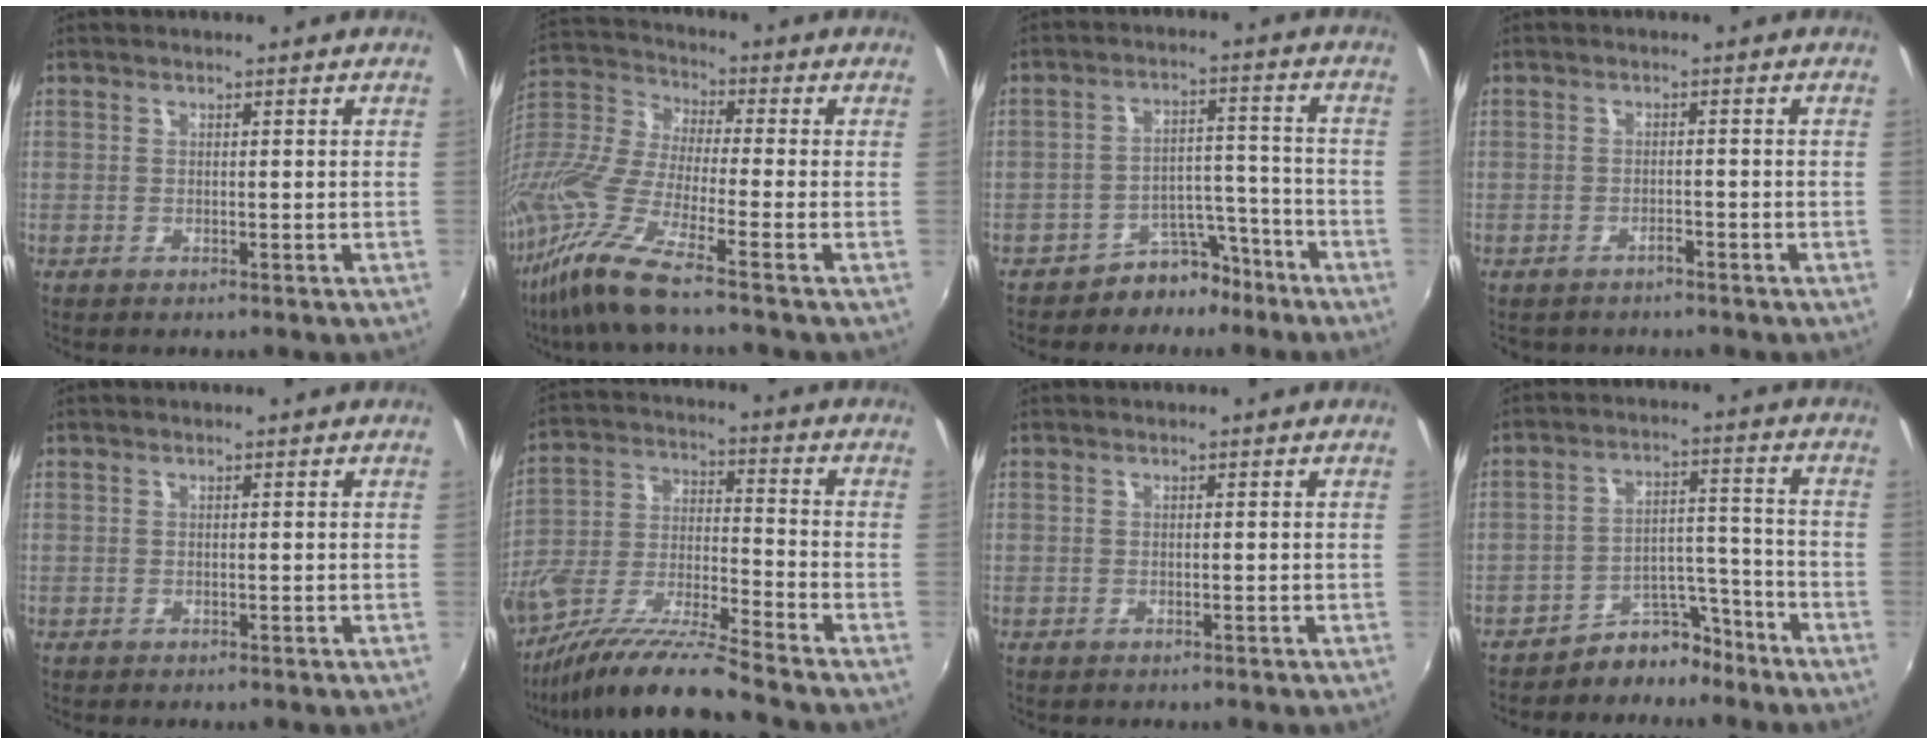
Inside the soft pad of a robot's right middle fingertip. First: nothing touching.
{"total": 15.6, "force": [-10.3, 0.8, 11.6], "torque": [-0.242, -0.032, -0.218]}
{"total": 7.4, "force": [-5.9, 4.1, 1.8], "torque": [-0.021, 0.038, -0.081]}
{"total": 1.7, "force": [-1.5, 0.7, 0.6], "torque": [-0.014, 0.000, -0.021]}
{"total": 0.0}
{"total": 13.5, "force": [-10.8, 0.4, 8.2], "torque": [-0.172, -0.015, -0.211]}
{"total": 0.0}
{"total": 7.5, "force": [-6.5, 3.5, 1.2], "torque": [-0.009, 0.041, -0.095]}